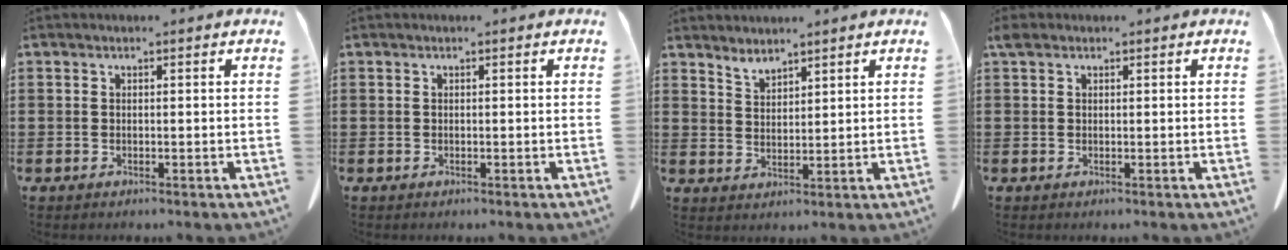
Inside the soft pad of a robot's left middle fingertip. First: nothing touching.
{"total": 0.0}
{"total": 2.7, "force": [2.7, 0.2, 0.1], "torque": [-0.009, -0.009, 0.052]}
{"total": 1.2, "force": [0.7, 0.8, 0.6], "torque": [-0.015, 0.003, 0.014]}